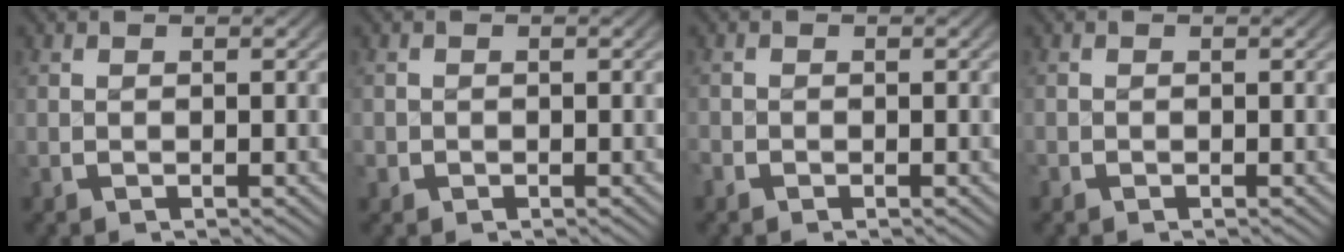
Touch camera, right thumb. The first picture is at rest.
{"total": 1.0, "force": [-0.4, 0.8, -0.3], "torque": [0.000, -0.011, -0.005]}
{"total": 0.9, "force": [-0.7, 0.5, -0.3], "torque": [0.000, -0.008, -0.015]}
{"total": 0.6, "force": [-0.4, 0.2, -0.4], "torque": [0.006, -0.007, -0.007]}